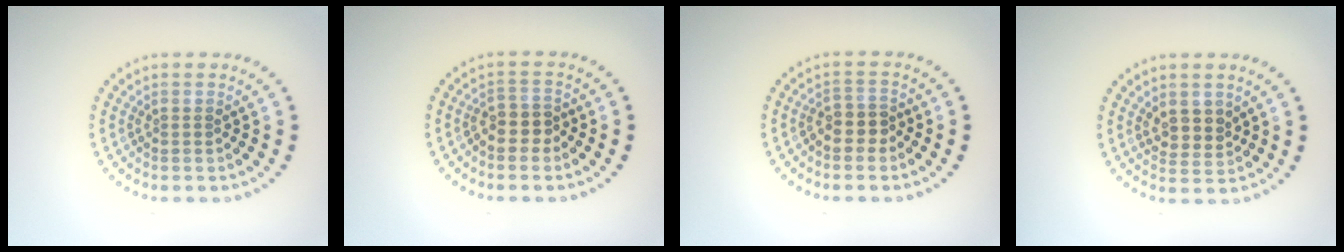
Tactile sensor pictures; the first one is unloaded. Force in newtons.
{"total": 2.4, "press": 2.2, "slide": 1.0}
{"total": 2.4, "press": 2.2, "slide": 1.0}
{"total": 2.3, "press": 2.1, "slide": 1.0}